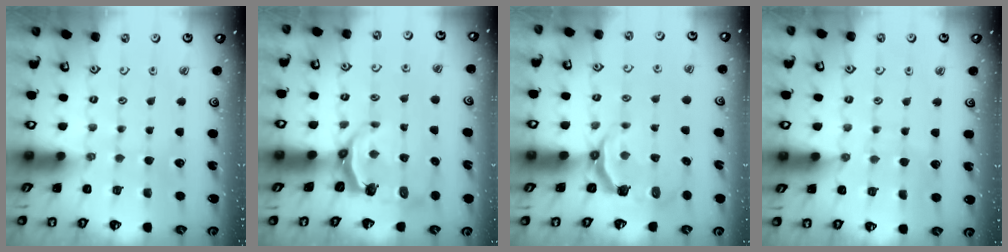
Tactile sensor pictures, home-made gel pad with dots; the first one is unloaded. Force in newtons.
{"total": 6.0, "press": 4.6, "slide": 3.9}
{"total": 5.4, "press": 3.7, "slide": 3.9}
{"total": 6.3, "press": 6.2, "slide": 0.5}